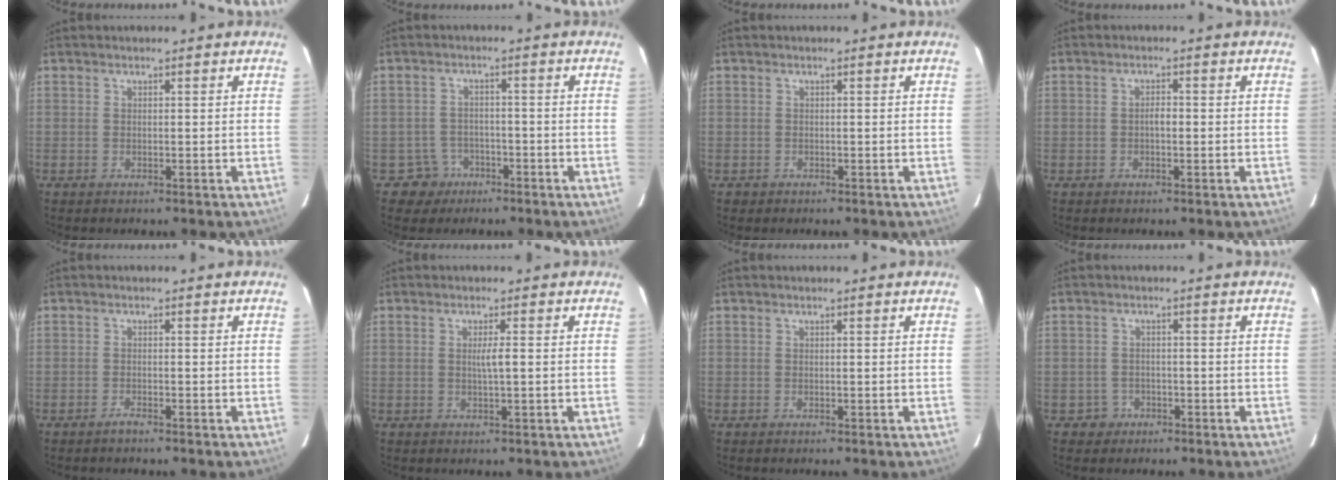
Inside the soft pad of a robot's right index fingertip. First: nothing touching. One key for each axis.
{"total": 4.2, "fx": -2.1, "fy": 3.6, "fz": -0.6, "tx": 0.012, "ty": 0.013, "tz": -0.031}
{"total": 0.7, "fx": -0.3, "fy": 0.6, "fz": -0.1, "tx": -0.006, "ty": 0.004, "tz": -0.006}
{"total": 1.4, "fx": -0.3, "fy": 0.5, "fz": 1.3, "tx": -0.021, "ty": 0.004, "tz": -0.006}
{"total": 0.9, "fx": -0.8, "fy": -0.1, "fz": 0.3, "tx": -0.008, "ty": 0.000, "tz": -0.013}
{"total": 1.8, "fx": 0.1, "fy": -0.1, "fz": 1.8, "tx": -0.034, "ty": 0.000, "tz": 0.001}
{"total": 0.0}
{"total": 2.2, "fx": -1.1, "fy": 1.9, "fz": -0.3, "tx": 0.008, "ty": 0.011, "tz": -0.017}